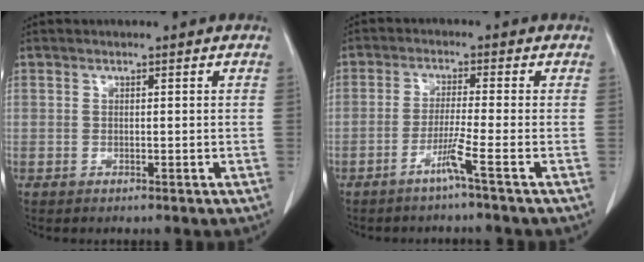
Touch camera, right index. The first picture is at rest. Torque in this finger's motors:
{"motor_torque": [0.07, 0.07, 0.10, 0.01]}